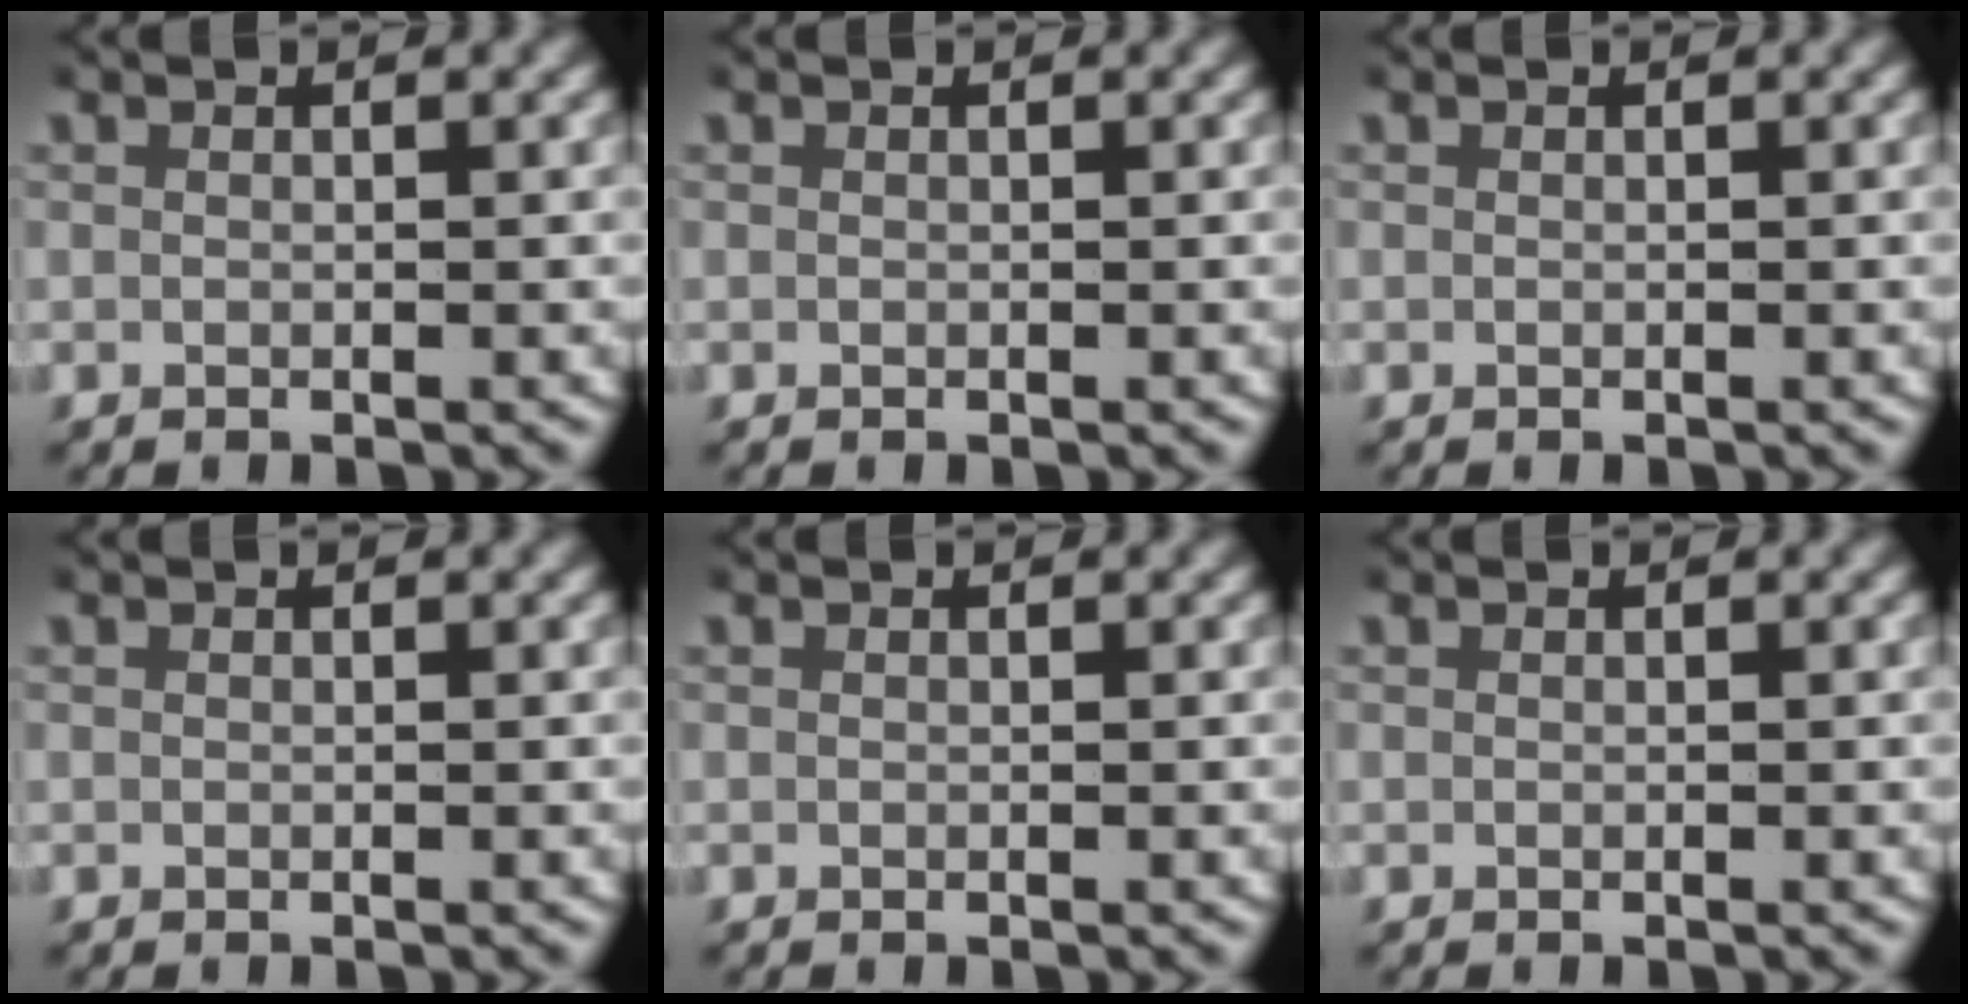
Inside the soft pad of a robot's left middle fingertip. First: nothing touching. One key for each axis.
{"total": 0.0}
{"total": 0.0}
{"total": 0.0}
{"total": 0.0}
{"total": 0.0}